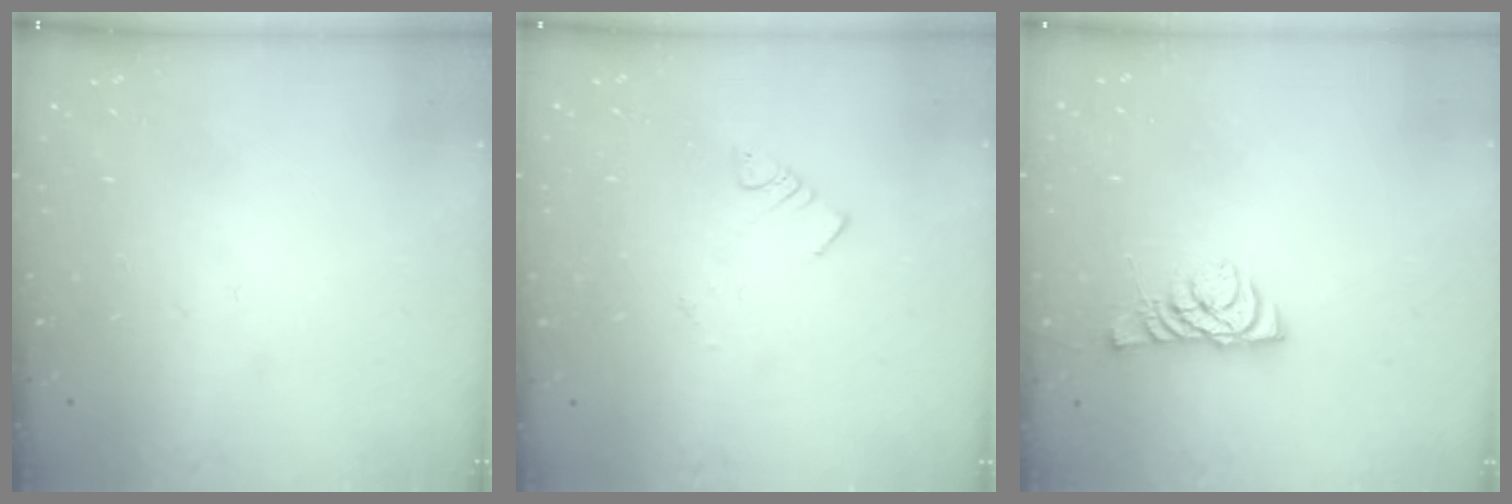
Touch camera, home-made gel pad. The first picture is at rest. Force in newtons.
{"total": 1.8, "press": 1.8, "slide": 0.2}
{"total": 5.3, "press": 5.2, "slide": 0.9}